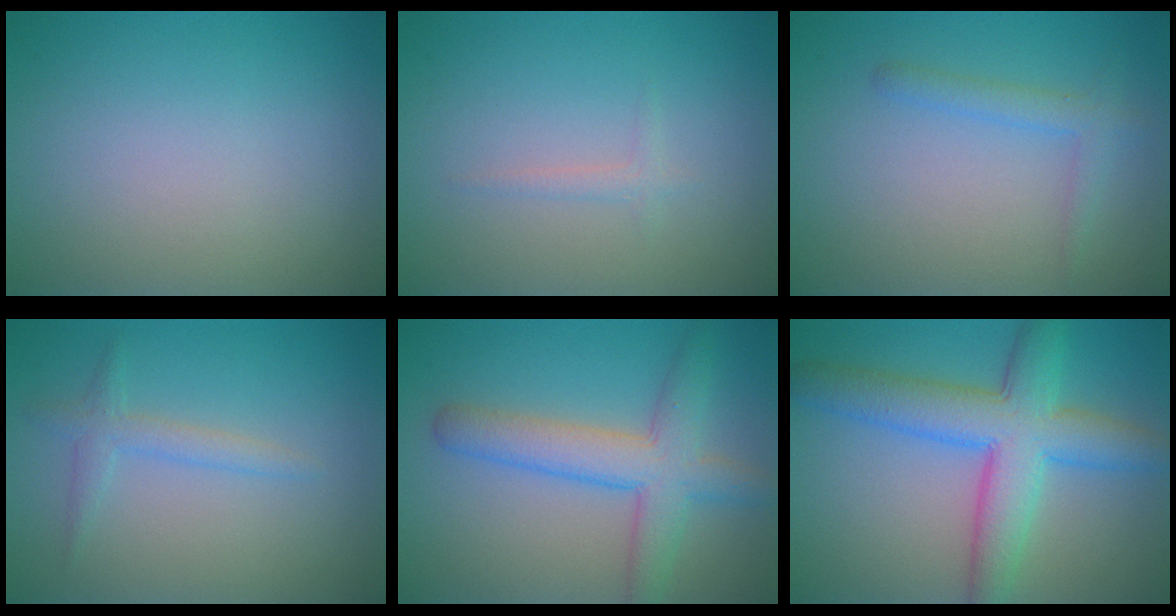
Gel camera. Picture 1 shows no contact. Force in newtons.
{"total": 0.9, "press": 0.9, "slide": 0.1}
{"total": 1.9, "press": 1.9, "slide": 0.1}
{"total": 1.8, "press": 1.7, "slide": 0.1}
{"total": 5.4, "press": 5.4, "slide": 0.1}
{"total": 7.6, "press": 7.6, "slide": 0.1}